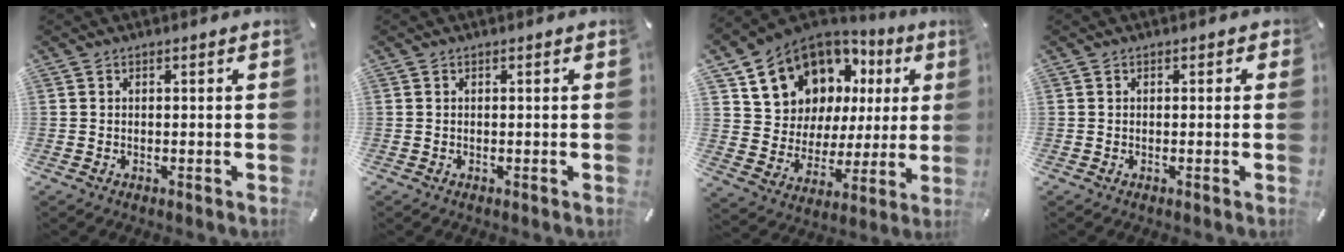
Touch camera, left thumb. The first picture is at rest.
{"total": 0.0}
{"total": 14.1, "force": [8.7, 10.5, 3.7], "torque": [-0.088, -0.068, 0.175]}
{"total": 0.9, "force": [-0.1, 0.8, 0.3], "torque": [0.002, 0.002, -0.006]}